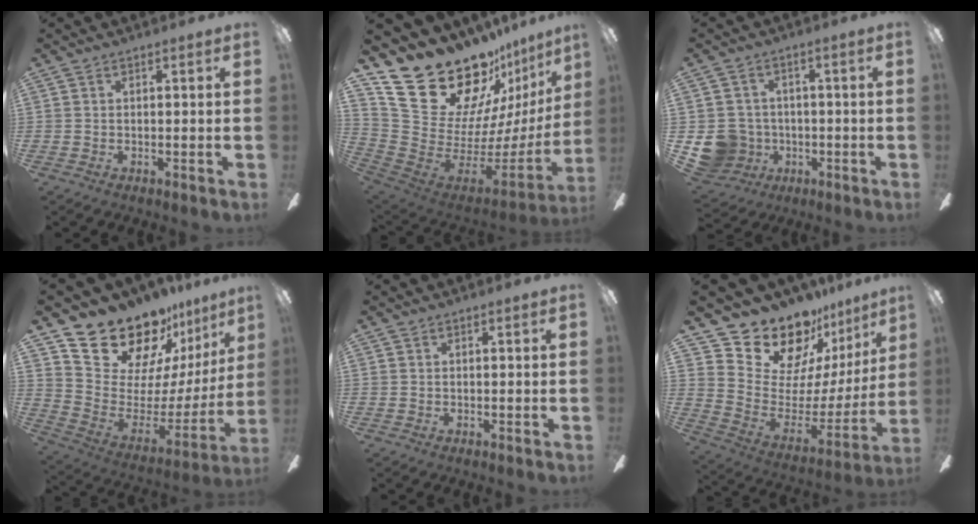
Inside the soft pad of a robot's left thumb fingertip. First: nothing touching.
{"total": 28.5, "force": [20.8, 13.7, 14.0], "torque": [-0.222, -0.154, 0.417]}
{"total": 9.0, "force": [-1.9, 8.5, 2.2], "torque": [-0.064, 0.015, -0.029]}
{"total": 21.8, "force": [18.8, 9.1, 6.4], "torque": [-0.111, -0.154, 0.347]}
{"total": 0.0}
{"total": 18.2, "force": [16.1, 7.3, 4.2], "torque": [-0.086, -0.146, 0.292]}